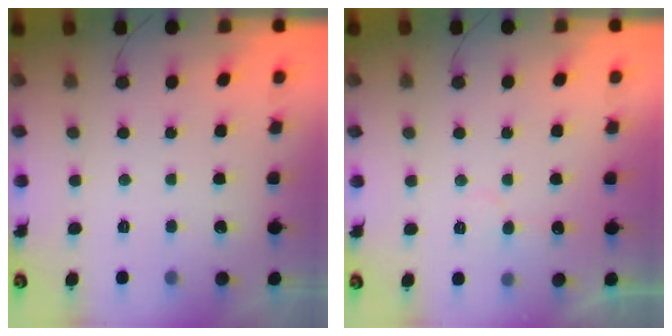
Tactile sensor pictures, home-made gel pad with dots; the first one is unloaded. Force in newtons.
{"total": 6.5, "press": 6.5, "slide": 0.4}